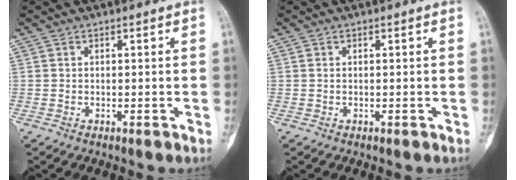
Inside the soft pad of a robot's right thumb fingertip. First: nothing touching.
{"total": 0.0}